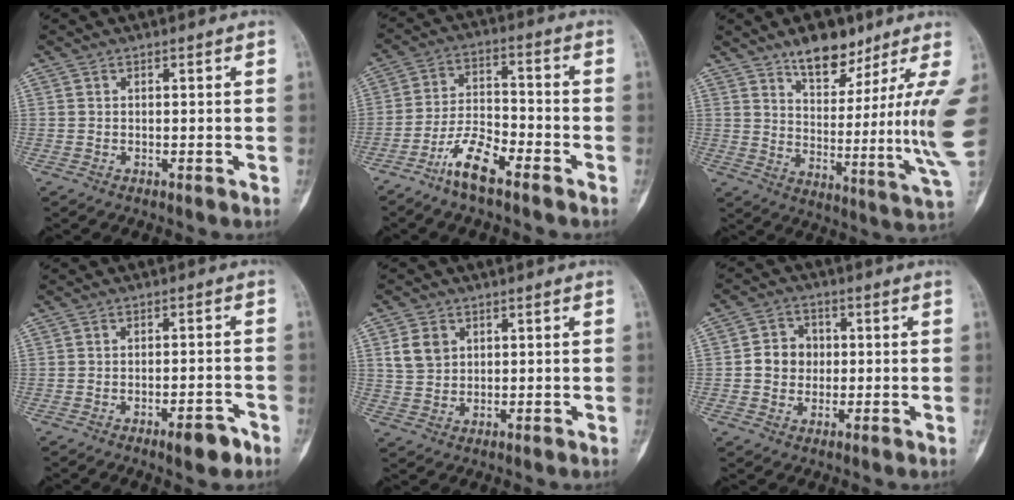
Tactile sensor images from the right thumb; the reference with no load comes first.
{"total": 8.7, "force": [-5.9, 2.6, 5.9], "torque": [-0.115, 0.036, -0.117]}
{"total": 16.1, "force": [8.2, 3.7, 13.3], "torque": [-0.176, -0.062, 0.133]}
{"total": 4.9, "force": [-3.0, 1.5, 3.5], "torque": [-0.038, 0.013, -0.041]}
{"total": 5.0, "force": [1.9, 3.9, 2.6], "torque": [-0.035, -0.004, 0.039]}
{"total": 6.1, "force": [0.0, 5.4, 2.8], "torque": [-0.015, 0.011, -0.007]}